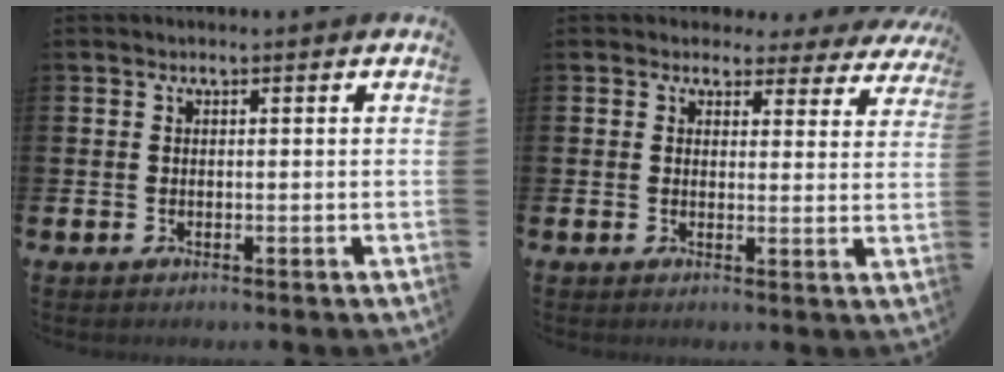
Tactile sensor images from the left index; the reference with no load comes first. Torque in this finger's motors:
{"motor_torque": [1.07, -1.07, 0.47, 0.00]}